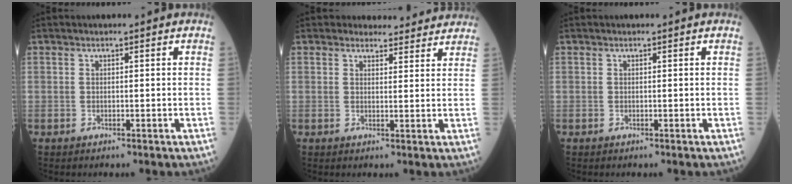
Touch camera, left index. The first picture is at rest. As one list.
[{"total": 6.1, "force": [5.8, 1.8, 0.1], "torque": [0.011, 0.002, 0.054]}, {"total": 0.0}]